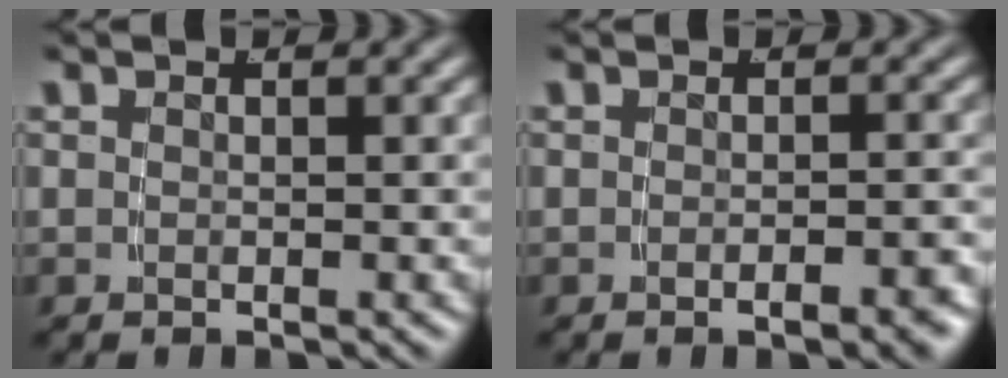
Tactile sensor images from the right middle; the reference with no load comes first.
{"total": 1.8, "force": [-1.5, -0.2, 1.1], "torque": [-0.015, 0.005, -0.025]}